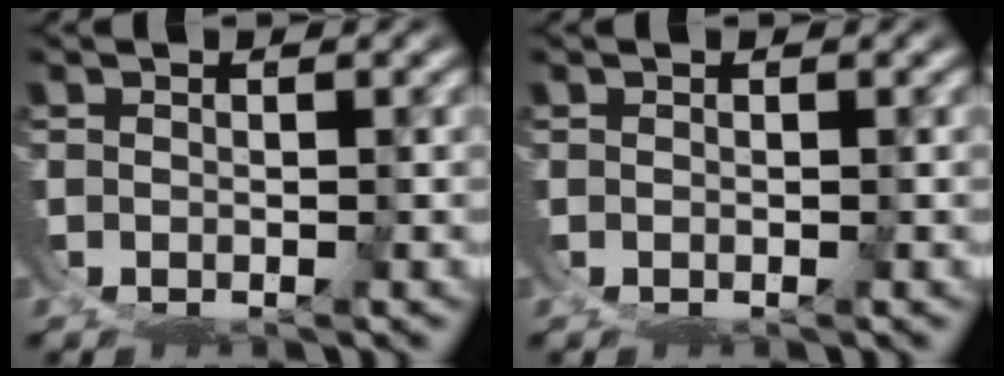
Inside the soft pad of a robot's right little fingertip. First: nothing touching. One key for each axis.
{"total": 0.0}